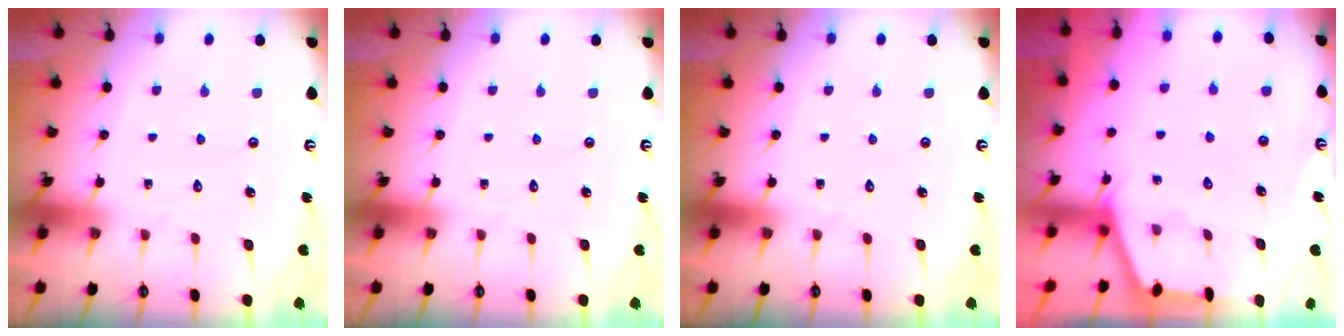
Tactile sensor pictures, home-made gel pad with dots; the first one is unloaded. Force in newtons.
{"total": 0.0}
{"total": 0.0}
{"total": 1.7, "press": 1.7, "slide": 0.4}